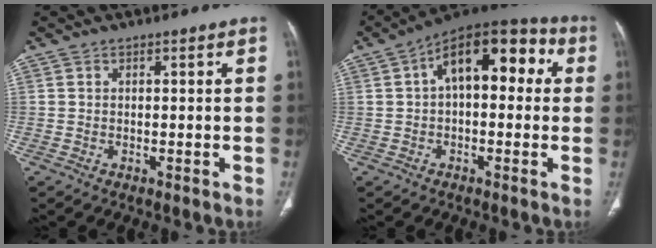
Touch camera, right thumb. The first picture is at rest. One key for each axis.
{"total": 15.4, "fx": 2.9, "fy": 8.3, "fz": 12.7, "tx": -0.153, "ty": 0.045, "tz": 0.035}